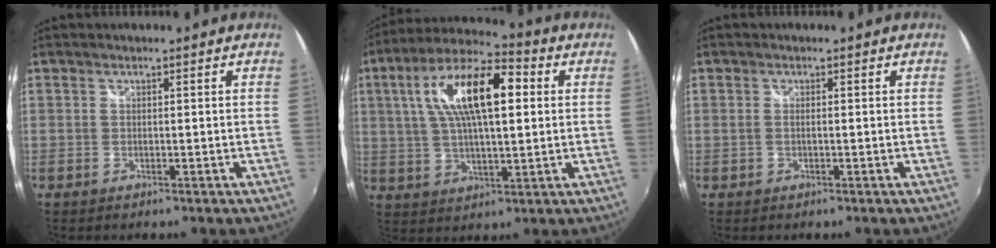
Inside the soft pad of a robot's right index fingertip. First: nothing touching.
{"total": 16.9, "force": [4.2, 6.1, 15.1], "torque": [-0.275, 0.028, 0.067]}
{"total": 0.7, "force": [-0.1, 0.2, 0.7], "torque": [-0.016, 0.001, -0.003]}